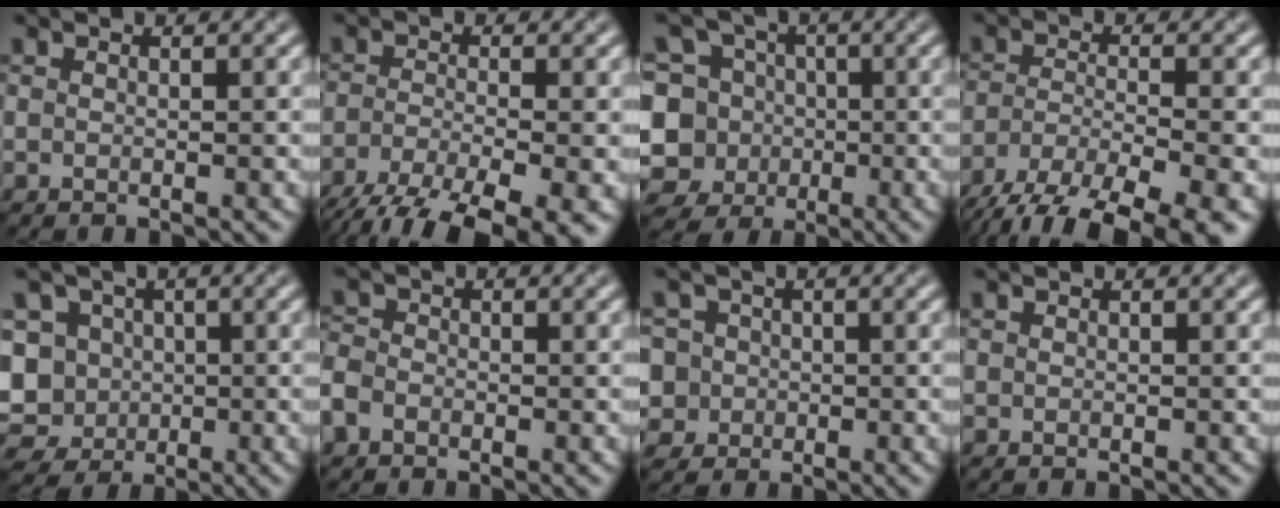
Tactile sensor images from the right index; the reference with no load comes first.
{"total": 9.2, "force": [-6.4, 2.4, 6.2], "torque": [-0.116, -0.025, -0.106]}
{"total": 11.1, "force": [-2.6, 10.2, 3.5], "torque": [-0.103, 0.021, -0.065]}
{"total": 9.7, "force": [-7.1, 3.0, 5.9], "torque": [-0.104, -0.027, -0.117]}
{"total": 10.0, "force": [-1.5, 8.9, 4.3], "torque": [-0.085, 0.019, -0.058]}
{"total": 2.1, "force": [-1.2, 1.5, 0.8], "torque": [-0.016, 0.002, -0.035]}
{"total": 6.0, "force": [0.0, 5.8, 1.8], "torque": [-0.035, 0.031, -0.024]}
{"total": 0.0}